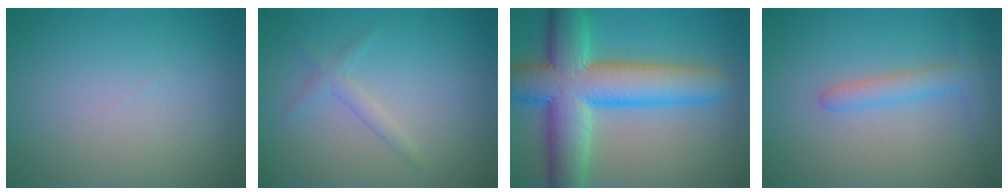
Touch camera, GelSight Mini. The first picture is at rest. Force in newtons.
{"total": 1.4, "press": 1.4, "slide": 0.1}
{"total": 11.2, "press": 11.2, "slide": 0.6}
{"total": 2.5, "press": 2.5, "slide": 0.2}